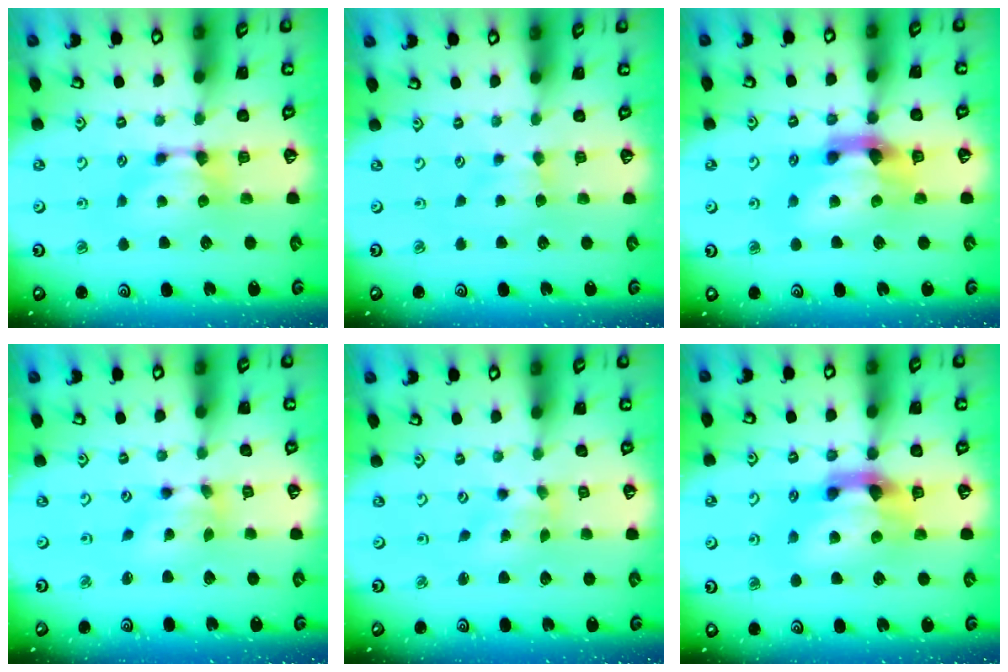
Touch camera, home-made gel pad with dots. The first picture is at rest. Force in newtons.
{"total": 1.1, "press": 1.0, "slide": 0.6}
{"total": 5.3, "press": 5.0, "slide": 1.8}
{"total": 4.1, "press": 3.6, "slide": 1.8}
{"total": 1.7, "press": 1.3, "slide": 1.0}
{"total": 5.3, "press": 5.0, "slide": 1.8}